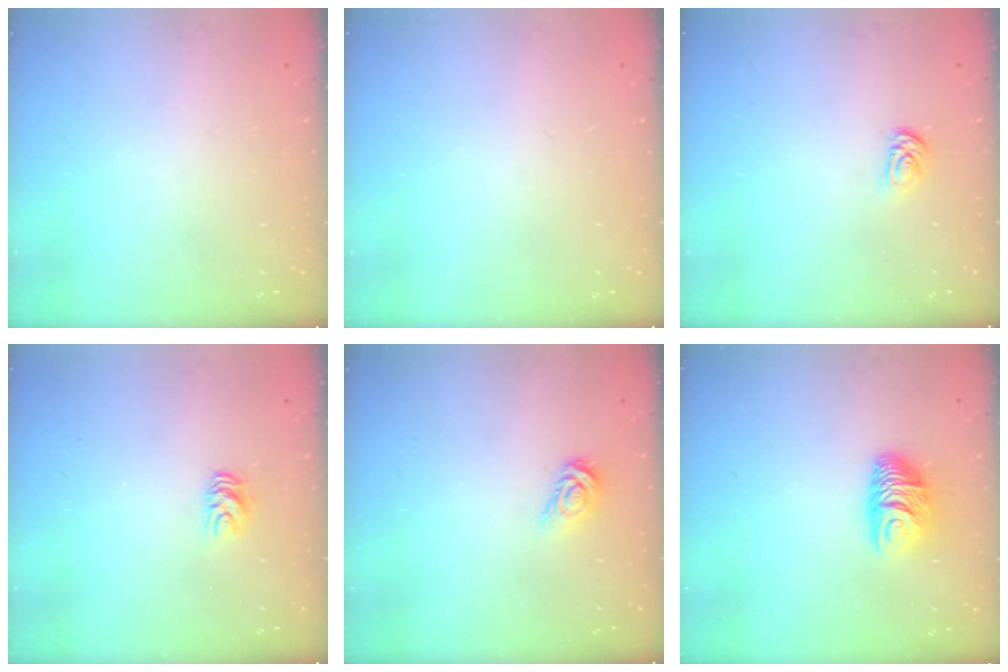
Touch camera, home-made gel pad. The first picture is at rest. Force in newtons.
{"total": 0.0}
{"total": 3.5, "press": 3.5, "slide": 0.4}
{"total": 5.7, "press": 5.7, "slide": 0.6}
{"total": 4.4, "press": 4.4, "slide": 0.5}
{"total": 9.5, "press": 9.4, "slide": 0.8}